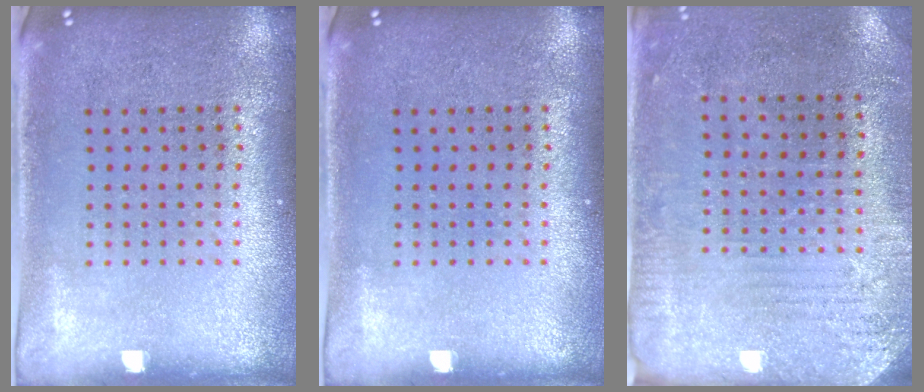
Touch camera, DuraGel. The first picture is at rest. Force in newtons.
{"total": 0.0}
{"total": 2.8, "press": 2.4, "slide": 1.4}